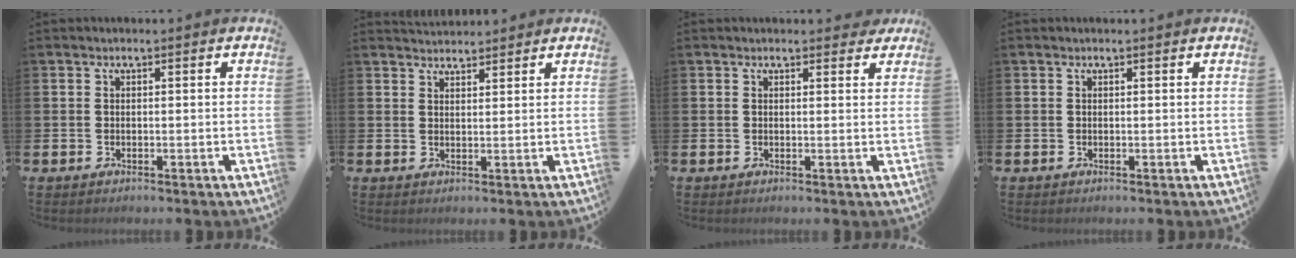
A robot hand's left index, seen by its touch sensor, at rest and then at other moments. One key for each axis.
{"total": 2.7, "fx": 2.6, "fy": 0.7, "fz": 0.0, "tx": 0.002, "ty": -0.013, "tz": 0.047}
{"total": 1.3, "fx": 1.2, "fy": 0.6, "fz": 0.2, "tx": 0.004, "ty": 0.003, "tz": 0.019}
{"total": 0.0}